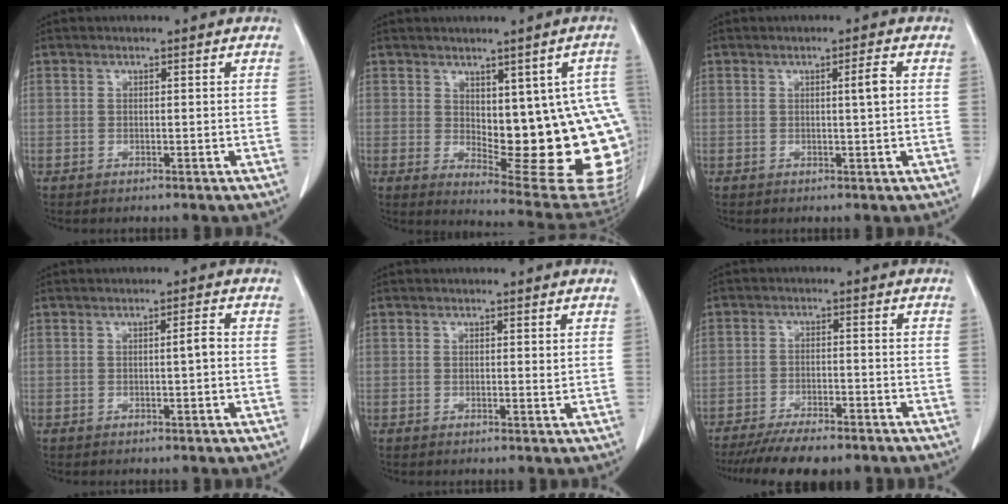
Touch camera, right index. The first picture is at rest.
{"total": 18.1, "force": [-0.2, 6.2, 17.0], "torque": [-0.145, 0.010, 0.020]}
{"total": 2.1, "force": [0.3, -0.3, 2.1], "torque": [-0.035, 0.000, 0.005]}
{"total": 1.6, "force": [-0.1, 0.0, 1.6], "torque": [-0.024, 0.002, -0.001]}
{"total": 0.7, "force": [0.3, 0.2, 0.6], "torque": [-0.010, -0.004, 0.004]}
{"total": 10.3, "force": [-8.4, 2.6, 5.2], "torque": [-0.074, -0.012, -0.129]}